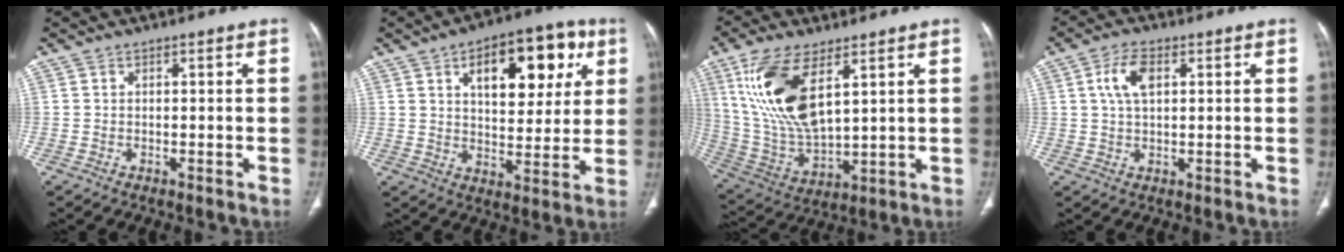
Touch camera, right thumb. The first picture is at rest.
{"total": 17.5, "force": [6.8, 9.0, 13.4], "torque": [-0.134, -0.006, 0.097]}
{"total": 17.0, "force": [7.1, 7.3, 13.6], "torque": [-0.272, -0.028, 0.151]}
{"total": 5.9, "force": [1.7, 3.1, 4.7], "torque": [-0.093, 0.005, 0.033]}